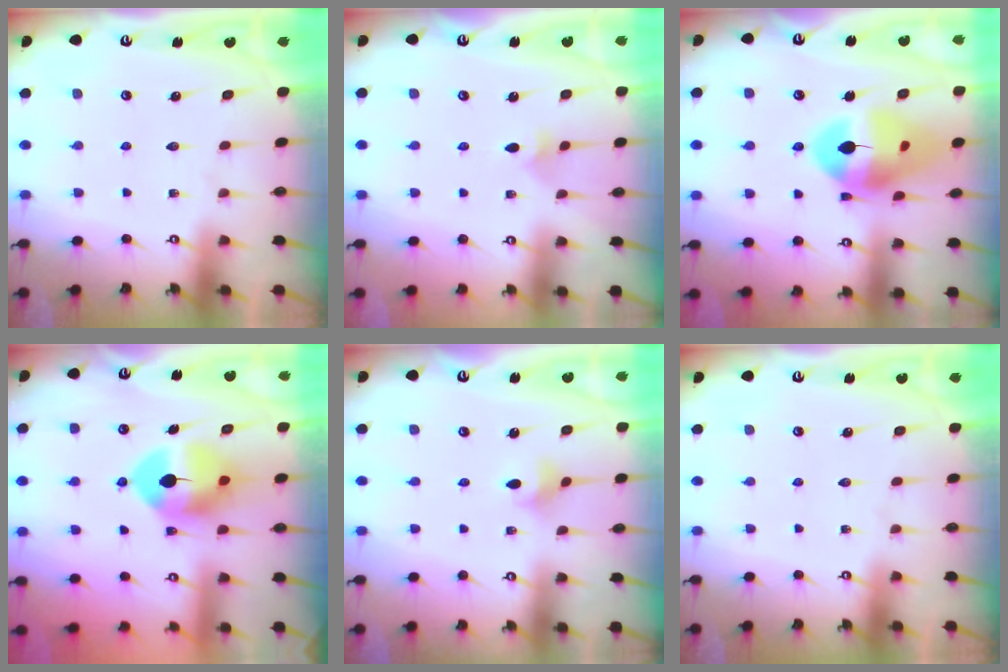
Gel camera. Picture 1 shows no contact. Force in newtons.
{"total": 3.6, "press": 3.5, "slide": 0.8}
{"total": 17.4, "press": 17.2, "slide": 2.1}
{"total": 10.4, "press": 10.3, "slide": 1.6}
{"total": 3.8, "press": 3.7, "slide": 0.6}
{"total": 0.0}